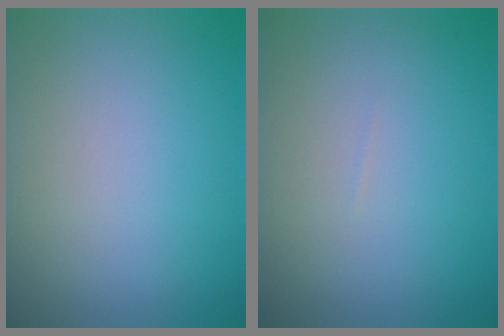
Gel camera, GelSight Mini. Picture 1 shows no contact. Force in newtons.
{"total": 0.0}